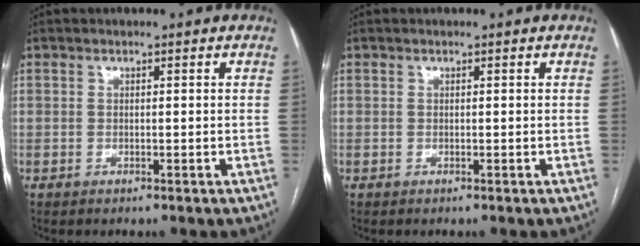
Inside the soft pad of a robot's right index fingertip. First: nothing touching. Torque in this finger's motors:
{"motor_torque": [0.00, 0.00, 0.02, 0.00]}